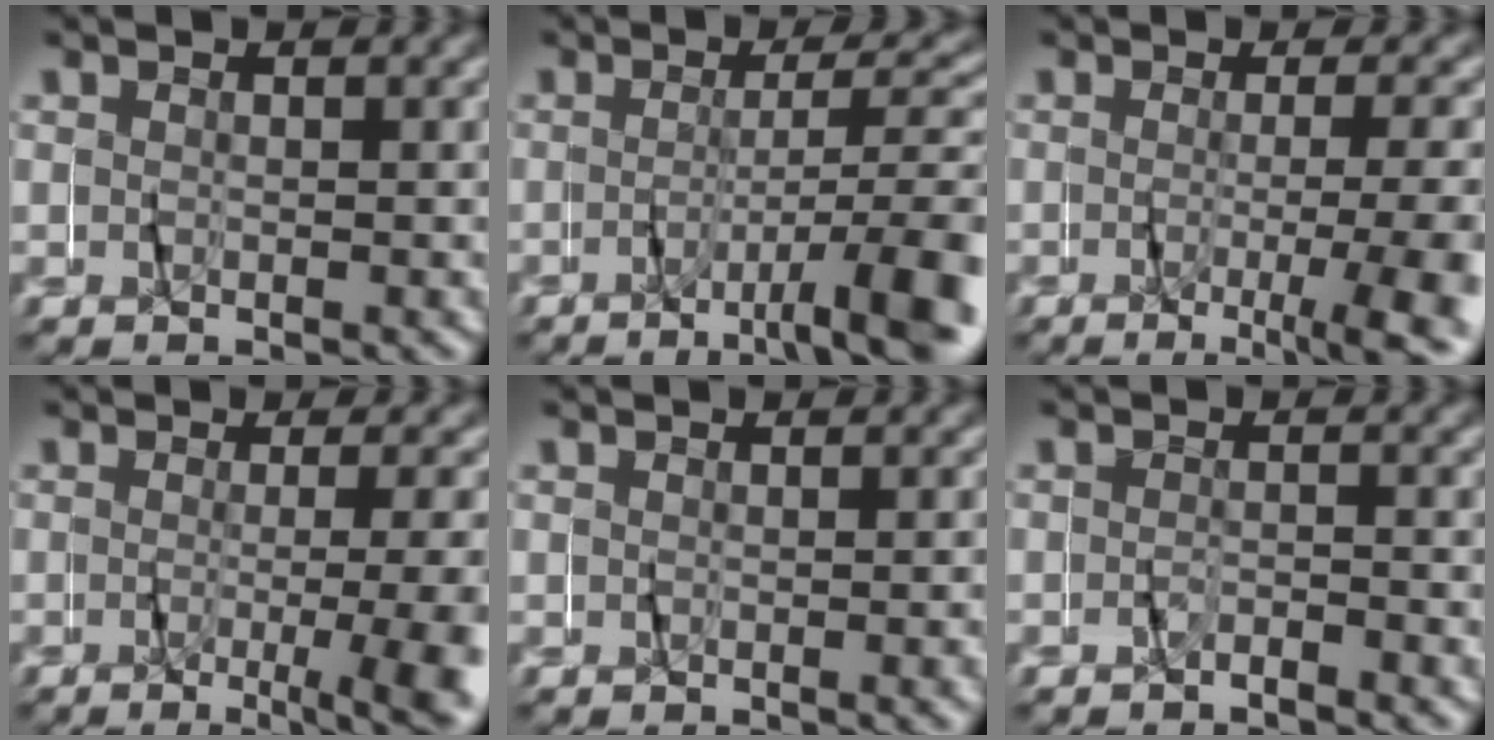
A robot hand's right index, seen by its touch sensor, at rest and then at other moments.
{"total": 6.9, "force": [-4.3, -0.2, 5.3], "torque": [-0.090, -0.016, -0.063]}
{"total": 4.9, "force": [-2.8, -1.1, 3.9], "torque": [-0.043, -0.008, -0.043]}
{"total": 5.5, "force": [-2.6, -0.3, 4.9], "torque": [-0.051, -0.011, -0.038]}
{"total": 0.8, "force": [-0.4, -0.6, 0.0], "torque": [-0.009, -0.004, -0.004]}
{"total": 1.2, "force": [-1.1, 0.3, 0.2], "torque": [-0.017, 0.006, -0.027]}